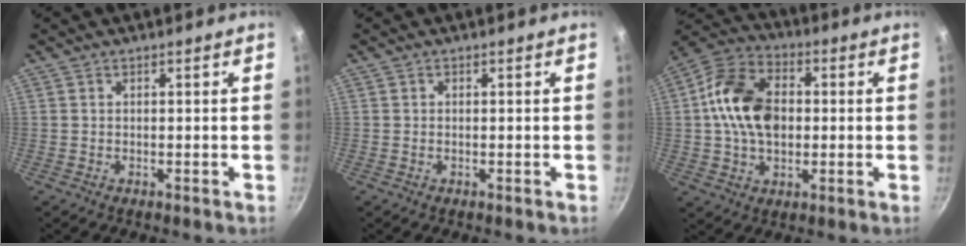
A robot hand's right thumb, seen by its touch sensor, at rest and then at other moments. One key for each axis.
{"total": 0.0}
{"total": 15.3, "fx": 0.8, "fy": 10.6, "fz": 11.0, "tx": -0.173, "ty": 0.021, "tz": -0.004}